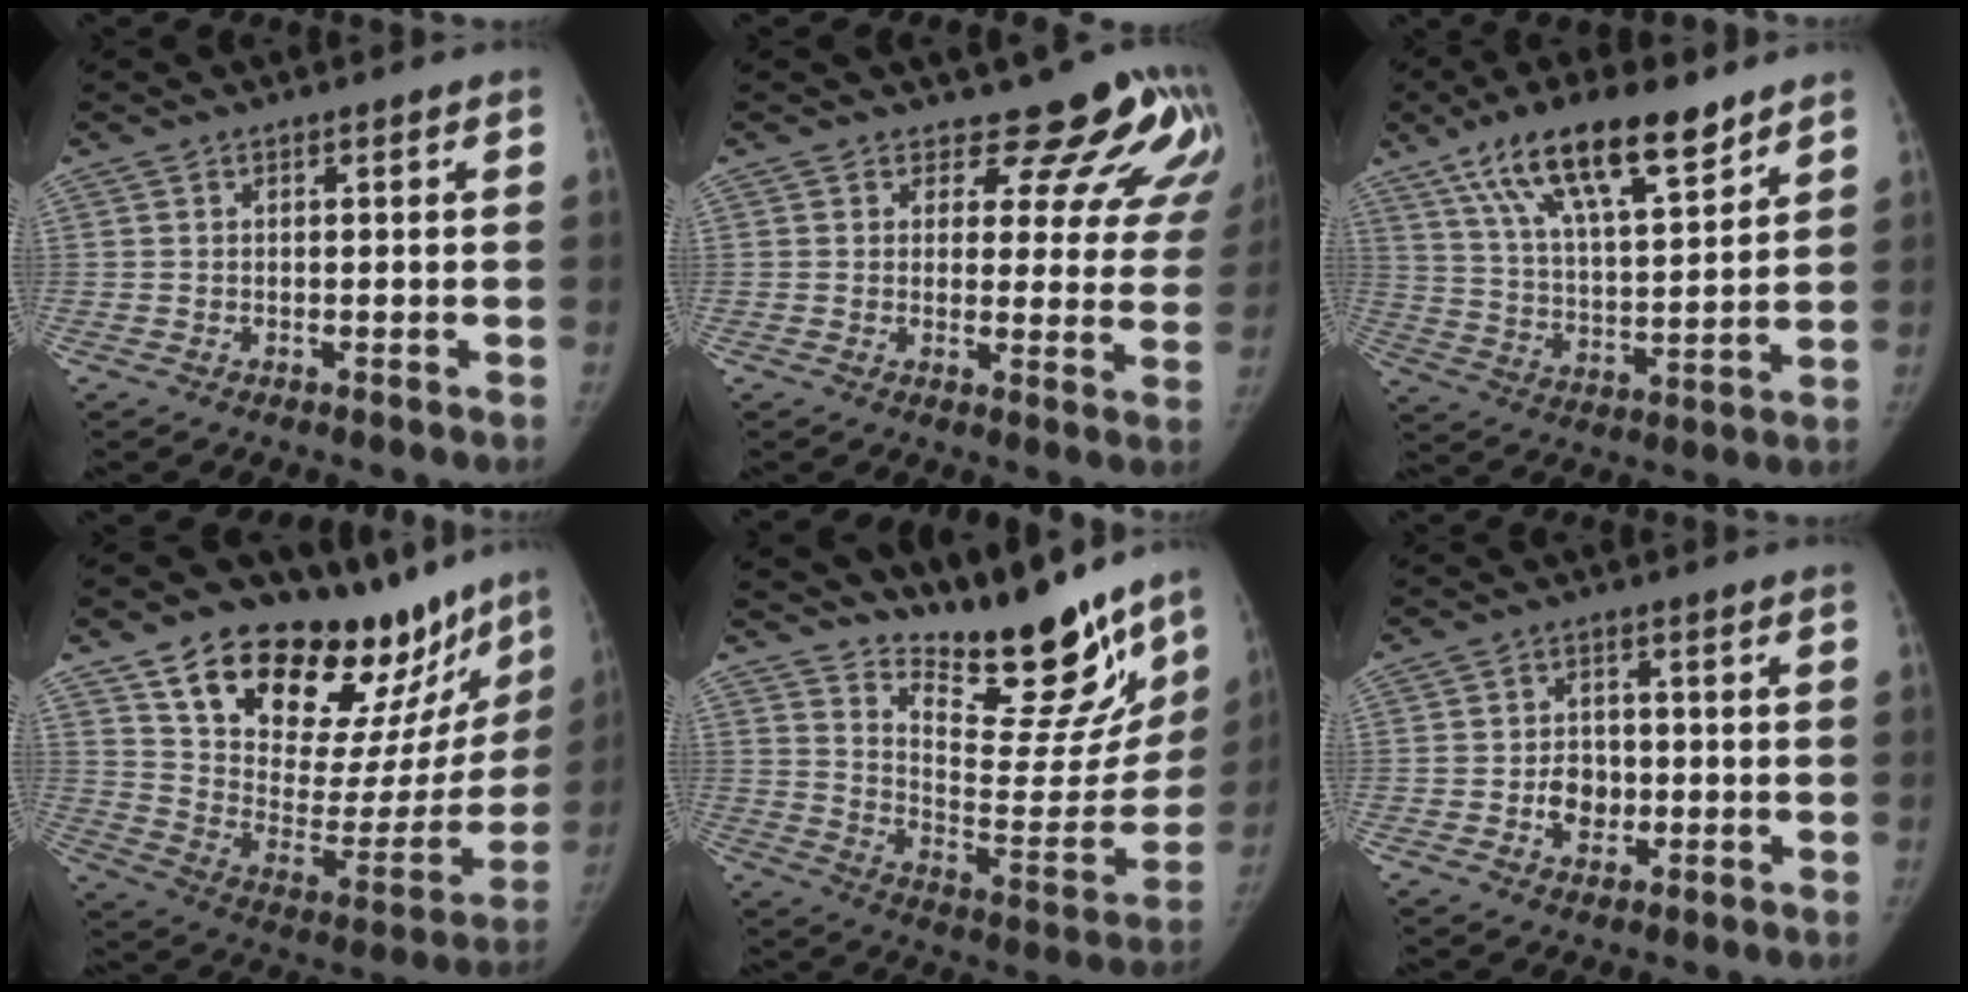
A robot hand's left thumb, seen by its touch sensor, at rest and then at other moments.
{"total": 12.5, "force": [11.2, 4.8, 2.8], "torque": [0.016, -0.087, 0.106]}
{"total": 18.5, "force": [11.8, 5.9, 12.9], "torque": [-0.201, -0.039, 0.214]}
{"total": 31.0, "force": [23.2, 13.2, 15.7], "torque": [-0.198, -0.100, 0.343]}
{"total": 22.9, "force": [19.1, 6.6, 10.8], "torque": [-0.107, -0.136, 0.283]}
{"total": 5.5, "force": [-1.1, 4.5, 3.0], "torque": [-0.022, 0.008, -0.019]}